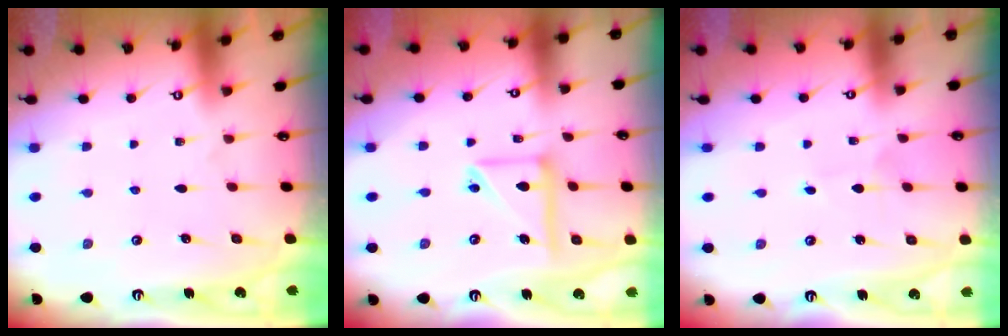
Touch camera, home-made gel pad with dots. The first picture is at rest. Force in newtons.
{"total": 12.4, "press": 12.3, "slide": 1.3}
{"total": 1.5, "press": 1.5, "slide": 0.1}